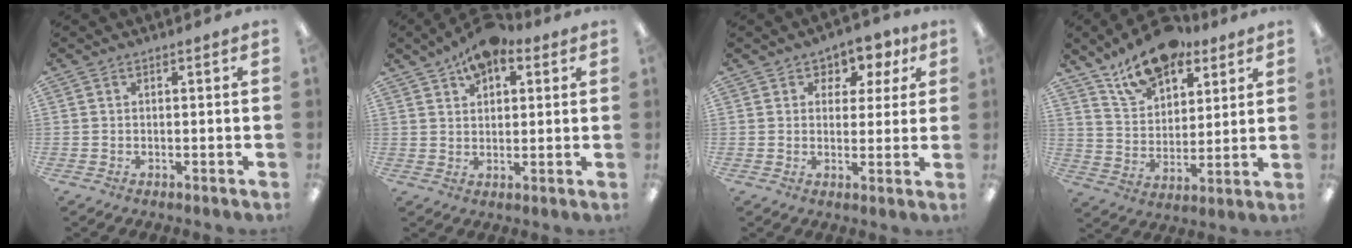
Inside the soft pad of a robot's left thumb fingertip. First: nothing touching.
{"total": 8.5, "force": [5.8, 4.2, 4.5], "torque": [-0.063, -0.023, 0.100]}
{"total": 5.4, "force": [3.0, 4.0, 2.0], "torque": [-0.027, -0.011, 0.047]}
{"total": 14.4, "force": [10.7, 7.2, 6.3], "torque": [-0.092, -0.056, 0.193]}